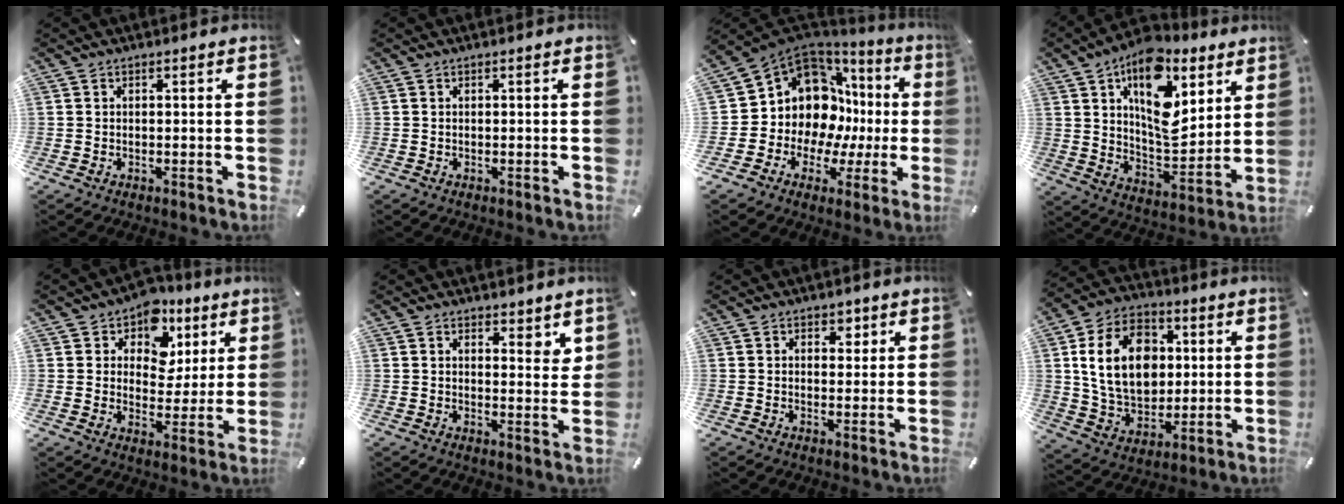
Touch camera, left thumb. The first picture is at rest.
{"total": 0.0}
{"total": 13.9, "force": [3.4, 11.6, 6.7], "torque": [-0.135, -0.058, 0.072]}
{"total": 18.7, "force": [9.1, 10.3, 12.7], "torque": [-0.199, -0.047, 0.159]}
{"total": 9.7, "force": [5.0, 7.5, 3.6], "torque": [-0.053, -0.035, 0.086]}
{"total": 4.4, "force": [3.3, 2.4, 1.6], "torque": [-0.016, -0.021, 0.056]}
{"total": 2.8, "force": [1.2, 2.2, 1.3], "torque": [-0.006, -0.003, 0.013]}
{"total": 17.6, "force": [2.6, 13.2, 11.3], "torque": [-0.225, 0.013, 0.048]}